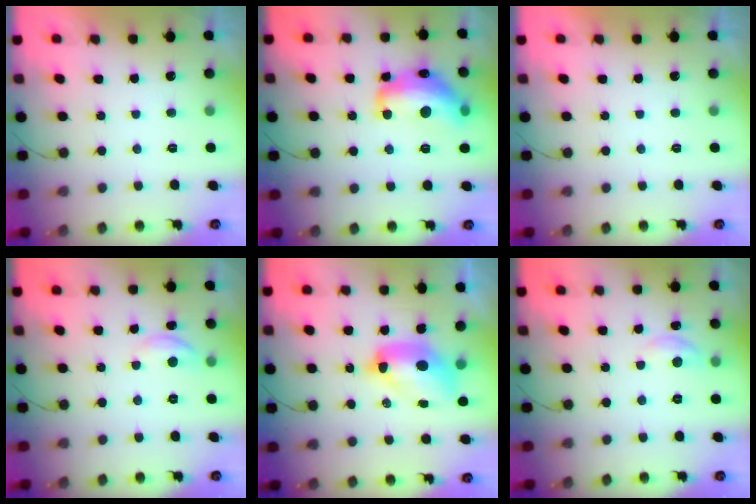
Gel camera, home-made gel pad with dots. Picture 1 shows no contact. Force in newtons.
{"total": 17.1, "press": 17.1, "slide": 1.0}
{"total": 0.0}
{"total": 4.7, "press": 4.6, "slide": 0.5}
{"total": 11.1, "press": 11.0, "slide": 1.2}
{"total": 3.9, "press": 3.9, "slide": 0.3}